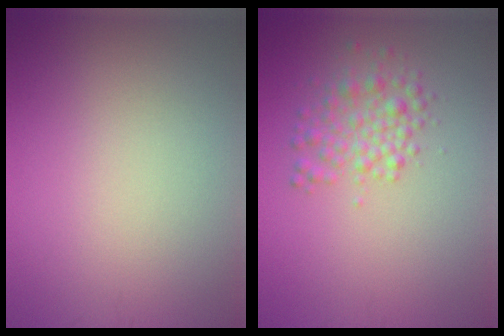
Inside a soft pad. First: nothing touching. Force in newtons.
{"total": 2.9, "press": 2.9, "slide": 0.0}